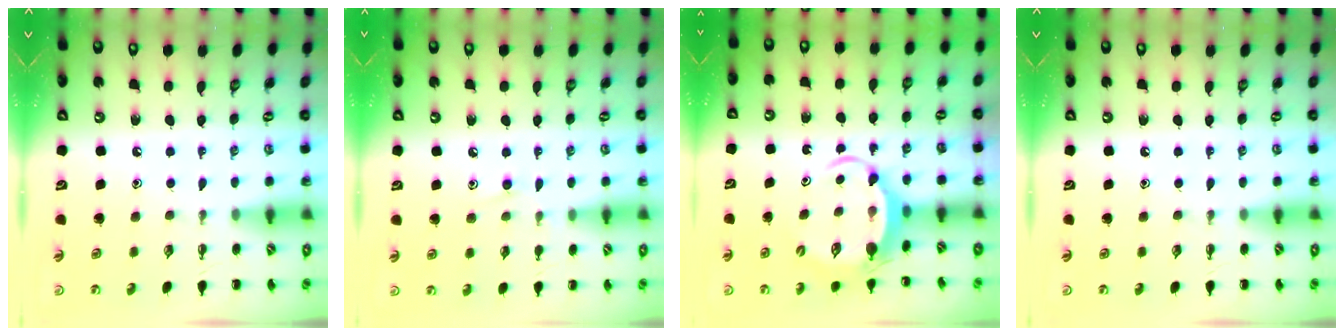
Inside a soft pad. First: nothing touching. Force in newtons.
{"total": 7.7, "press": 7.3, "slide": 2.4}
{"total": 5.0, "press": 4.9, "slide": 0.7}
{"total": 0.0}